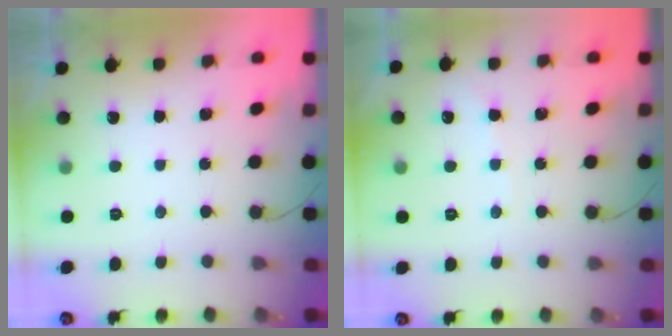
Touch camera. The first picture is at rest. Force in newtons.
{"total": 2.7, "press": 2.6, "slide": 0.4}